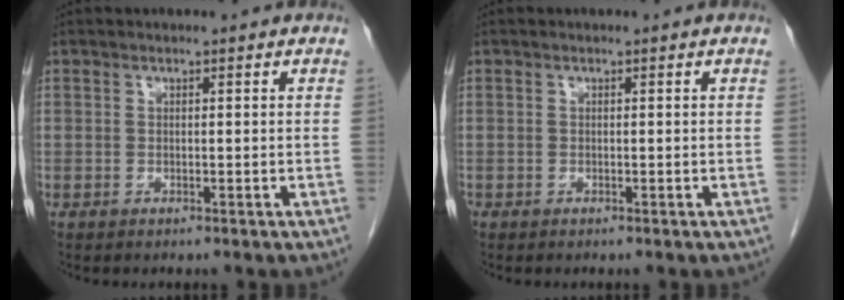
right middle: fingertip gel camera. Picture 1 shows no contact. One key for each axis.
{"total": 0.0}